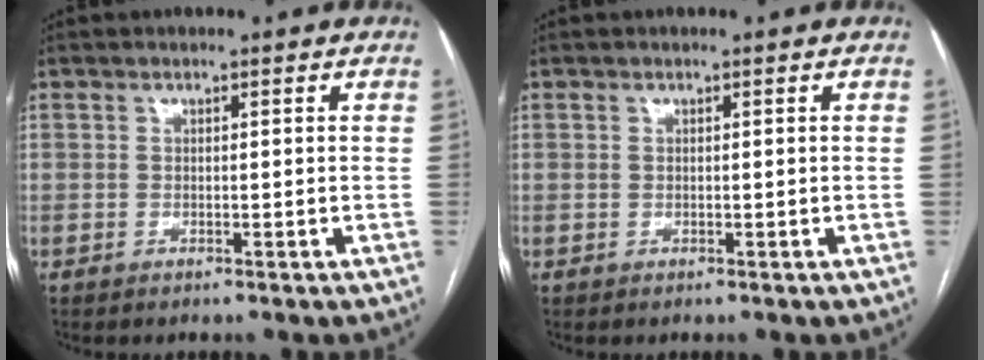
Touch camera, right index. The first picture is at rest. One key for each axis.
{"total": 0.0}